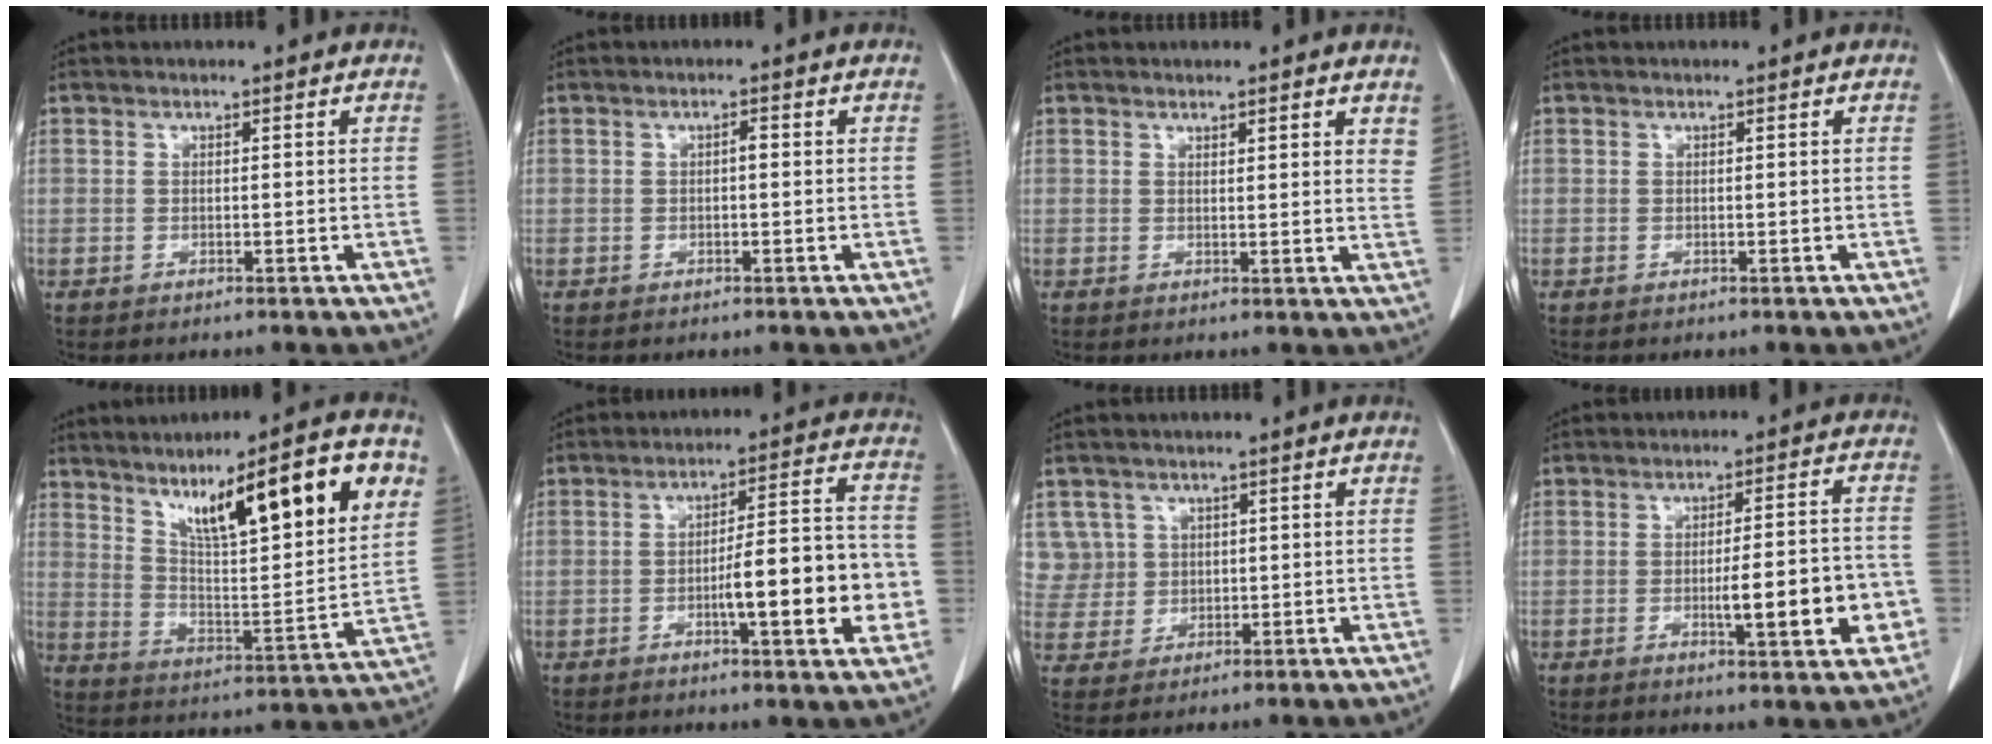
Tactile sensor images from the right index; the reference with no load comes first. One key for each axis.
{"total": 0.9, "fx": -0.1, "fy": 0.3, "fz": 0.8, "tx": -0.014, "ty": 0.003, "tz": -0.001}
{"total": 4.1, "fx": 3.4, "fy": 0.7, "fz": 2.2, "tx": -0.024, "ty": -0.013, "tz": 0.031}
{"total": 0.0}
{"total": 21.0, "fx": 10.7, "fy": 2.9, "fz": 17.8, "tx": -0.266, "ty": 0.012, "tz": 0.172}
{"total": 12.6, "fx": -3.0, "fy": 2.1, "fz": 12.0, "tx": -0.172, "ty": 0.016, "tz": -0.042}
{"total": 5.7, "fx": 2.3, "fy": 5.2, "fz": -0.2, "tx": 0.009, "ty": 0.014, "tz": 0.055}
{"total": 9.7, "fx": -2.6, "fy": 1.6, "fz": 9.2, "tx": -0.126, "ty": 0.007, "tz": -0.032}